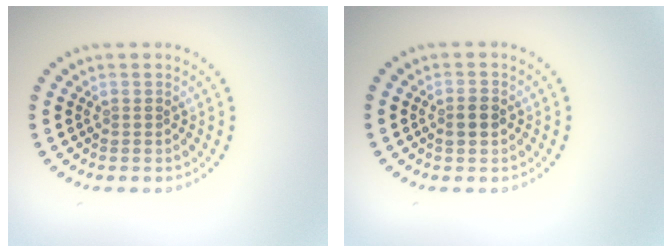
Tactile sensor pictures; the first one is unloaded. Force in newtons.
{"total": 1.6, "press": 1.6, "slide": 0.2}